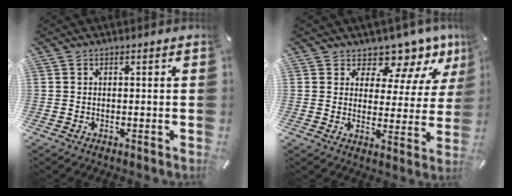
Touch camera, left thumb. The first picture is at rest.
{"total": 9.1, "force": [7.6, 4.5, 2.1], "torque": [-0.027, -0.076, 0.133]}